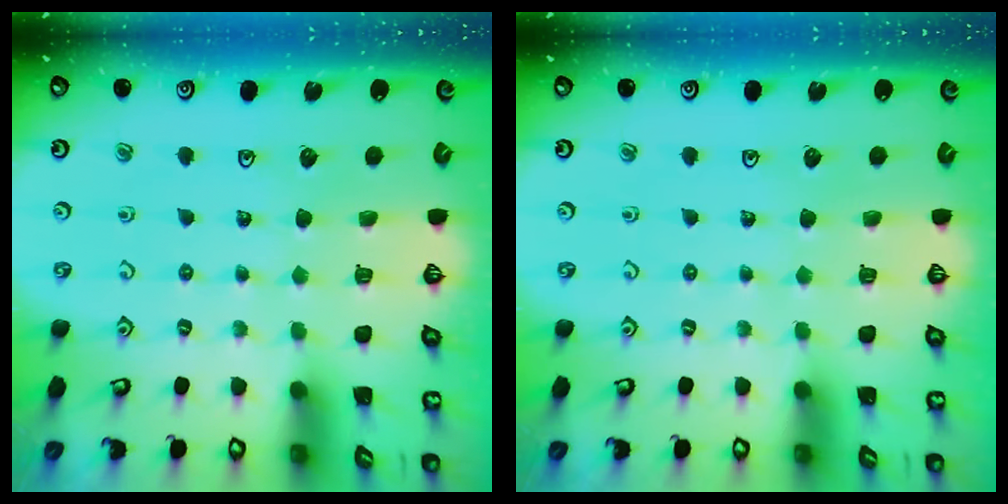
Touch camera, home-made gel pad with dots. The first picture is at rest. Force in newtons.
{"total": 0.0}